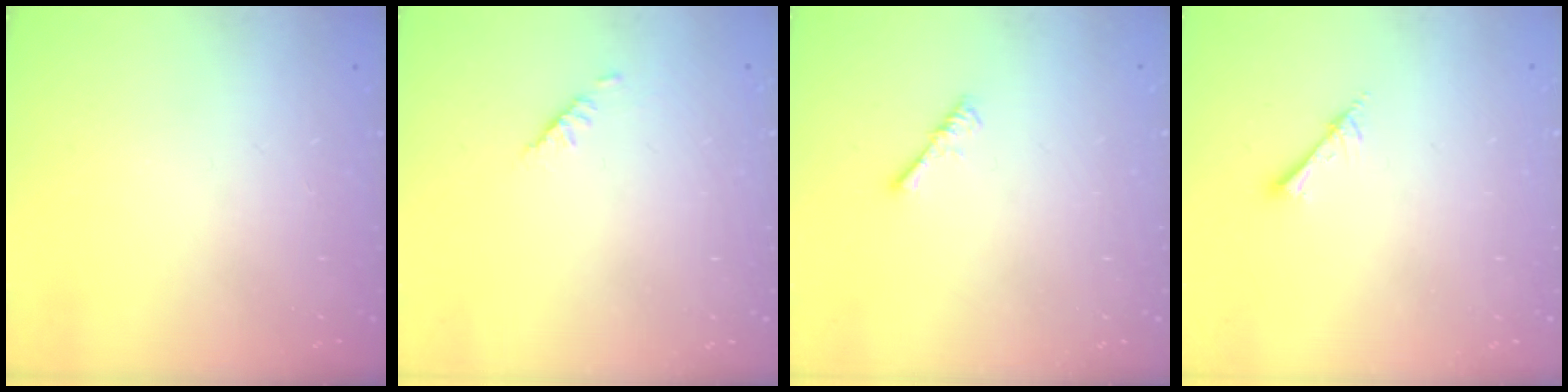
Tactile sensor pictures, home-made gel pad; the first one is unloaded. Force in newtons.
{"total": 1.9, "press": 1.8, "slide": 0.5}
{"total": 0.8, "press": 0.8, "slide": 0.3}
{"total": 2.2, "press": 2.2, "slide": 0.3}